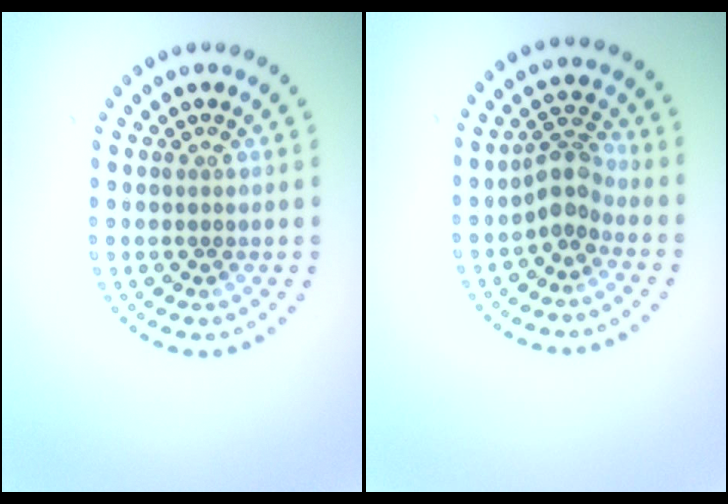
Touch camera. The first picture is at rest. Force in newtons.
{"total": 2.7, "press": 2.1, "slide": 1.8}